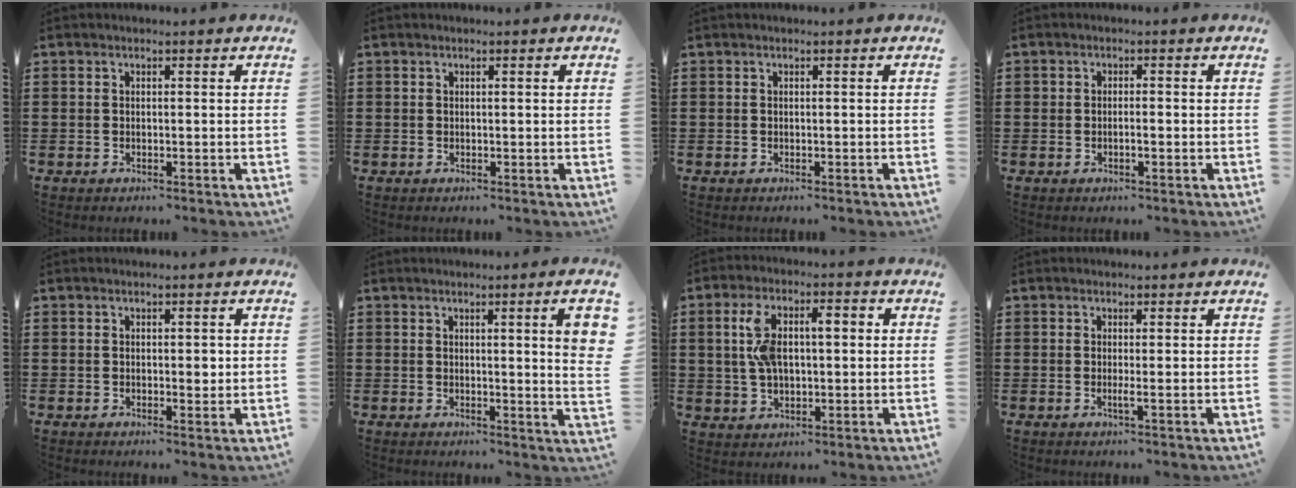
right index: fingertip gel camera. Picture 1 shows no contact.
{"total": 0.0}
{"total": 0.0}
{"total": 1.3, "force": [-0.5, 0.5, 1.1], "torque": [-0.022, -0.001, -0.008]}
{"total": 1.5, "force": [0.2, 0.8, 1.2], "torque": [-0.016, 0.003, 0.001]}
{"total": 4.8, "force": [1.6, 0.0, 4.5], "torque": [-0.068, -0.010, 0.023]}
{"total": 8.2, "force": [1.2, 3.9, 7.1], "torque": [-0.154, 0.012, 0.013]}
{"total": 1.3, "force": [-0.2, -0.2, 1.3], "torque": [-0.024, -0.004, -0.005]}